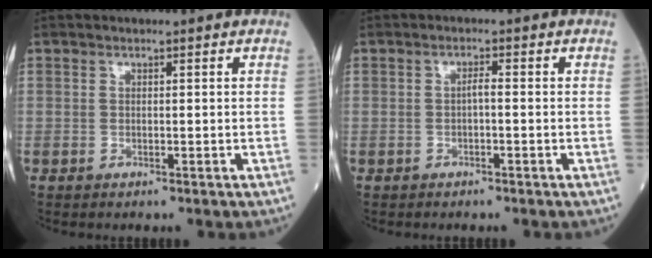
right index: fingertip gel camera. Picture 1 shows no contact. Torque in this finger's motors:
{"motor_torque": [0.31, 0.12, 0.16, 0.04]}